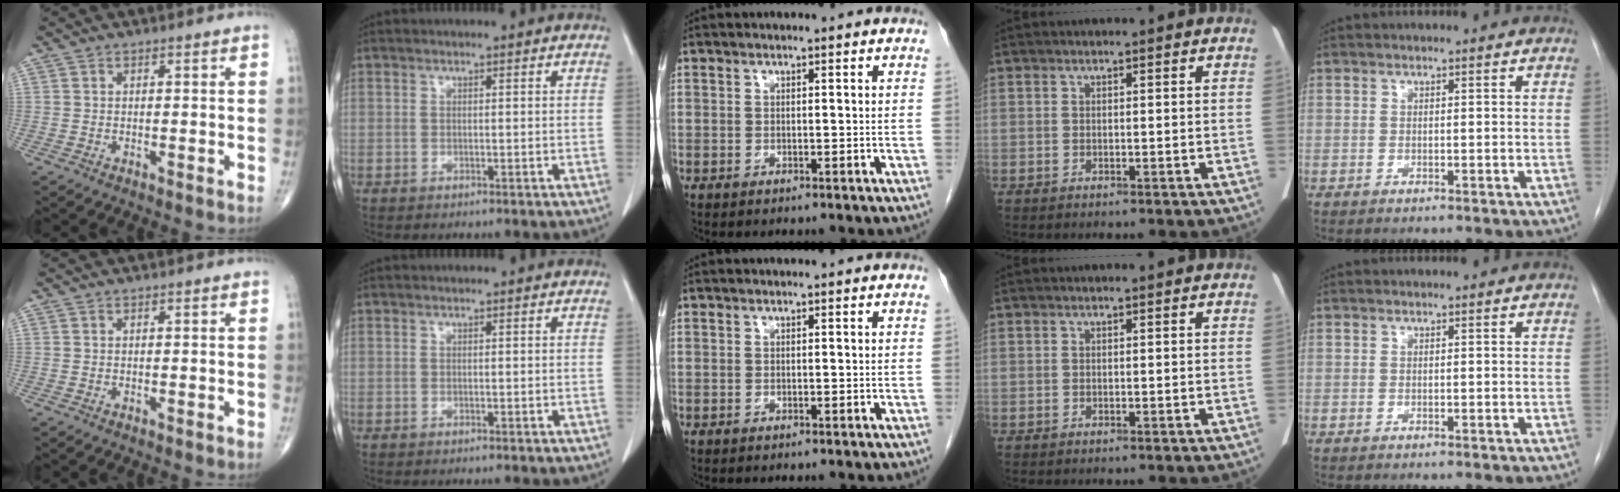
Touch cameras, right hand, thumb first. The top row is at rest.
{}